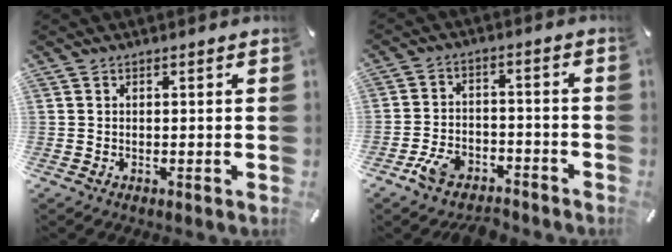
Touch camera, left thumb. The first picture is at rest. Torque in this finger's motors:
{"motor_torque": [0.55, 1.21, 0.14, 0.15, 0.17]}